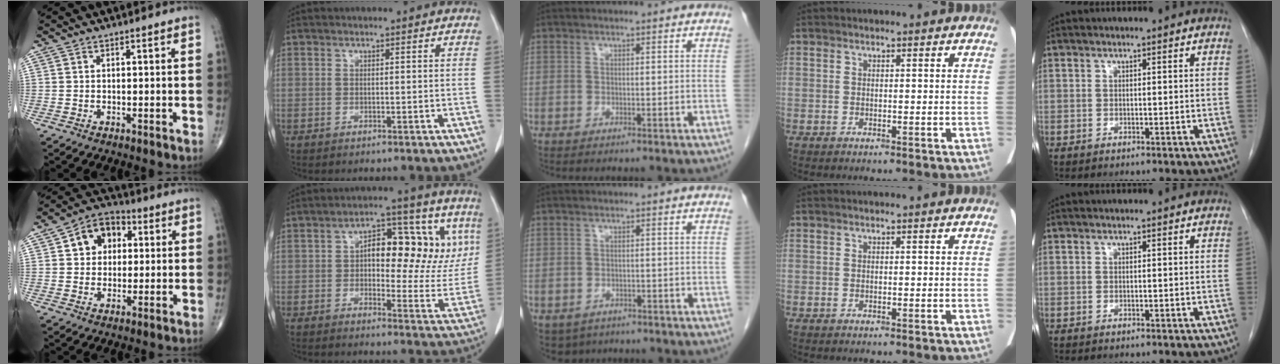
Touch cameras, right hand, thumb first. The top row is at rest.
{"thumb": {"total": 9.5, "force": [2.3, 7.3, 5.6], "torque": [-0.056, 0.012, 0.028]}, "index": {"total": 15.0, "force": [4.0, 7.3, 12.5], "torque": [-0.157, 0.028, 0.056]}, "middle": {"total": 3.0, "force": [-1.8, 2.3, 0.8], "torque": [-0.012, 0.001, -0.021]}}